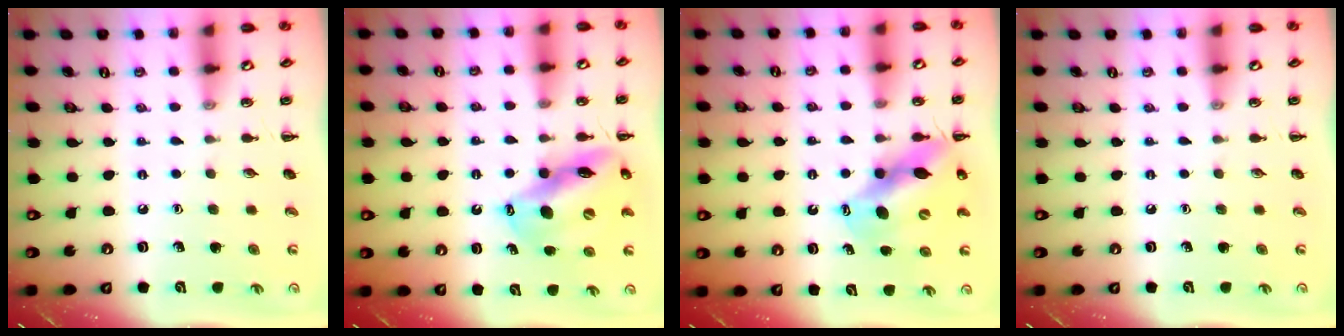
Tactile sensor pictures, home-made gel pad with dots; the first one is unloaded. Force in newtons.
{"total": 14.8, "press": 14.2, "slide": 4.2}
{"total": 12.5, "press": 12.0, "slide": 3.4}
{"total": 0.0}